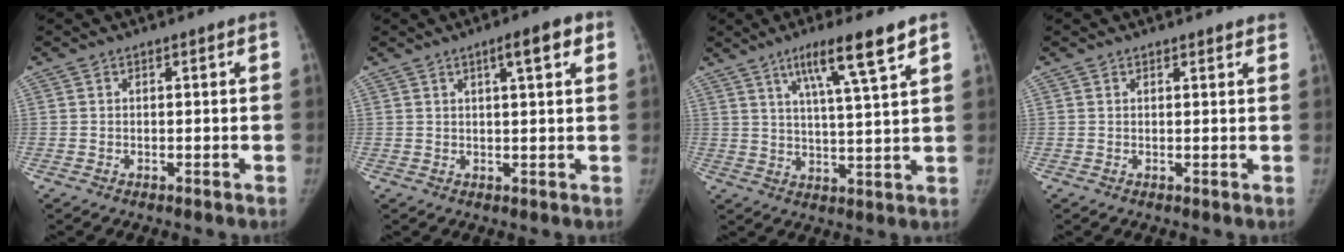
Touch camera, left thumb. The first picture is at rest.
{"total": 5.1, "force": [2.5, 1.0, 4.4], "torque": [-0.055, -0.003, 0.033]}
{"total": 10.6, "force": [6.3, 0.5, 8.5], "torque": [-0.139, -0.027, 0.106]}
{"total": 1.7, "force": [1.6, 0.6, 0.2], "torque": [0.012, -0.004, 0.013]}